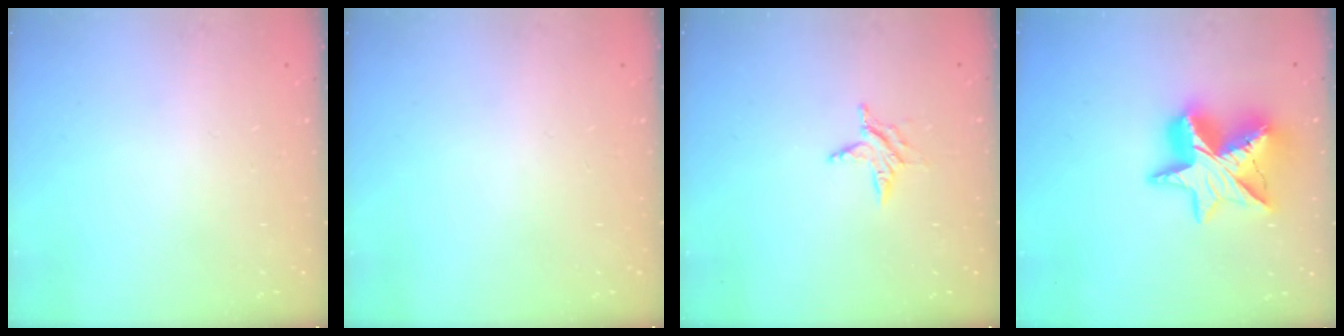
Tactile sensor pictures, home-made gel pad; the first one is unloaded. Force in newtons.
{"total": 0.0}
{"total": 4.4, "press": 4.4, "slide": 0.5}
{"total": 18.3, "press": 18.2, "slide": 1.3}